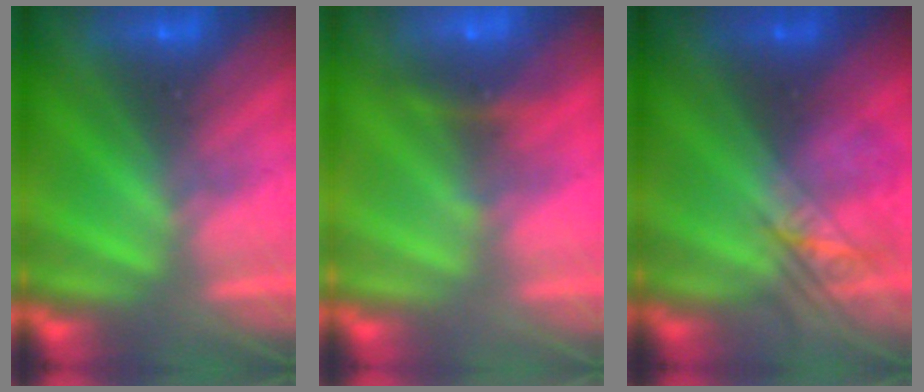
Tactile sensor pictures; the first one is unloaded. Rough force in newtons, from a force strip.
{"total": 8.2}
{"total": 2.4}